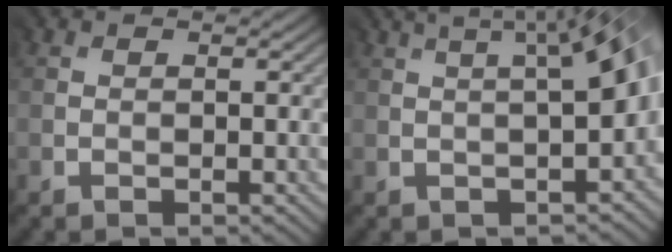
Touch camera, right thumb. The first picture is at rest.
{"total": 7.0, "force": [0.6, 0.9, 6.9], "torque": [-0.050, 0.034, -0.001]}